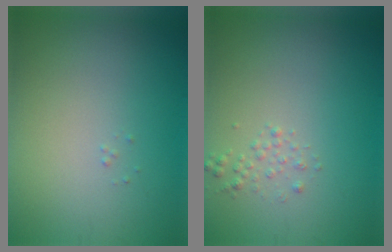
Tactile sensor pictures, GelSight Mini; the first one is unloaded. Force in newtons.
{"total": 0.9, "press": 0.9, "slide": 0.1}